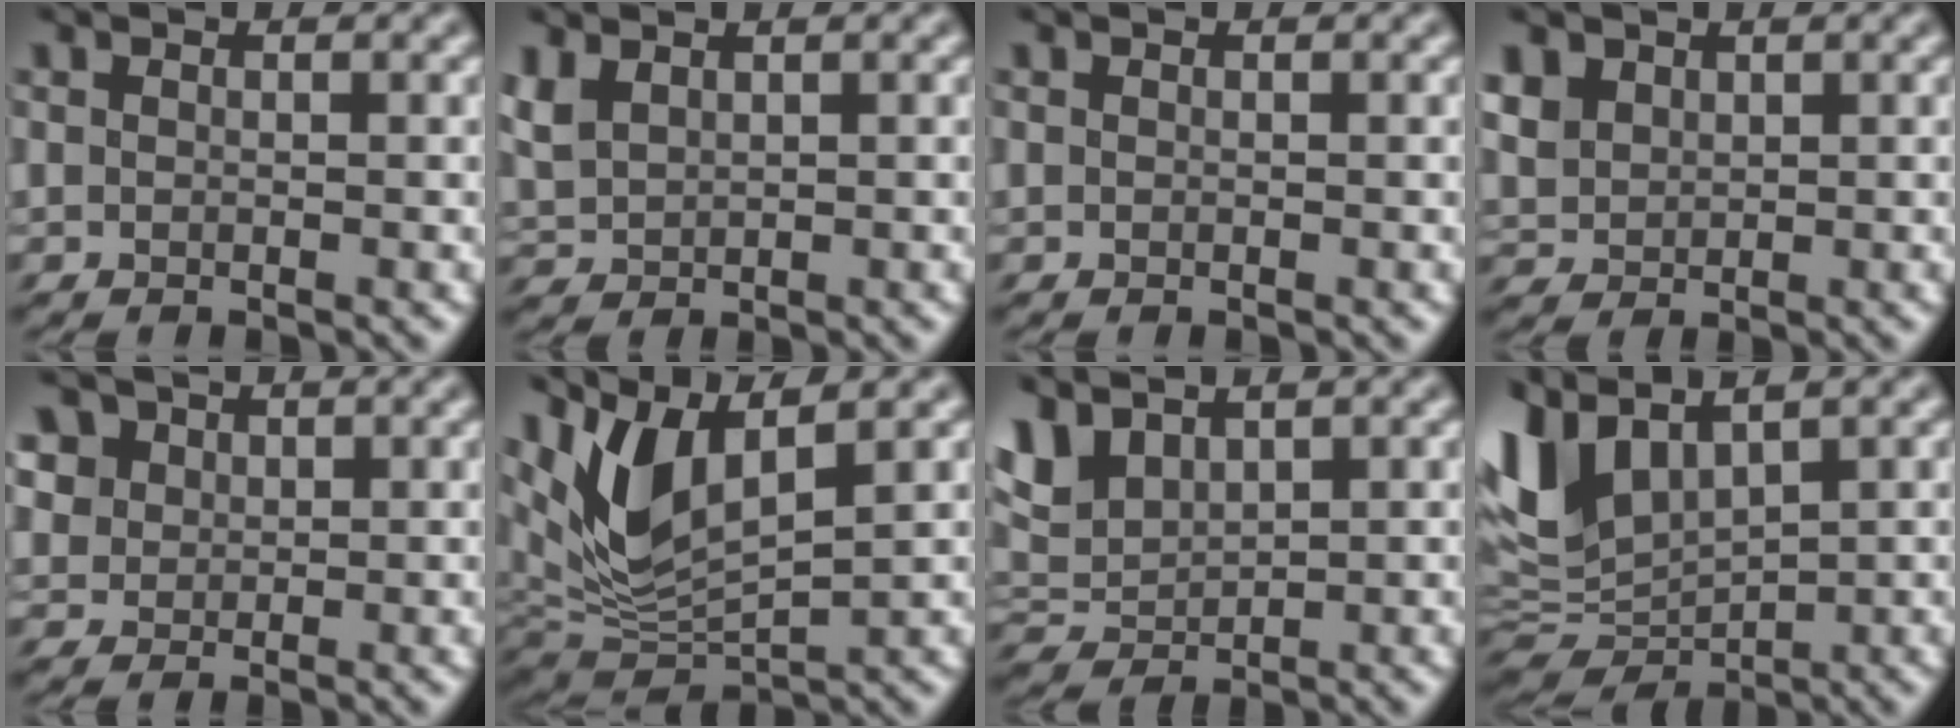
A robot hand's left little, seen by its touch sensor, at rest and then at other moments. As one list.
[{"total": 1.6, "force": [0.6, 0.9, 1.2], "torque": [-0.032, 0.001, 0.009]}, {"total": 0.0}, {"total": 2.4, "force": [1.0, 1.6, 1.4], "torque": [-0.039, 0.005, 0.011]}, {"total": 4.3, "force": [1.2, 3.4, 2.2], "torque": [-0.049, 0.025, 0.007]}, {"total": 7.8, "force": [3.0, 2.4, 6.8], "torque": [-0.168, 0.005, 0.056]}, {"total": 4.5, "force": [1.9, 1.8, 3.6], "torque": [-0.089, 0.001, 0.030]}, {"total": 5.9, "force": [1.0, 2.4, 5.3], "torque": [-0.114, -0.002, 0.013]}]